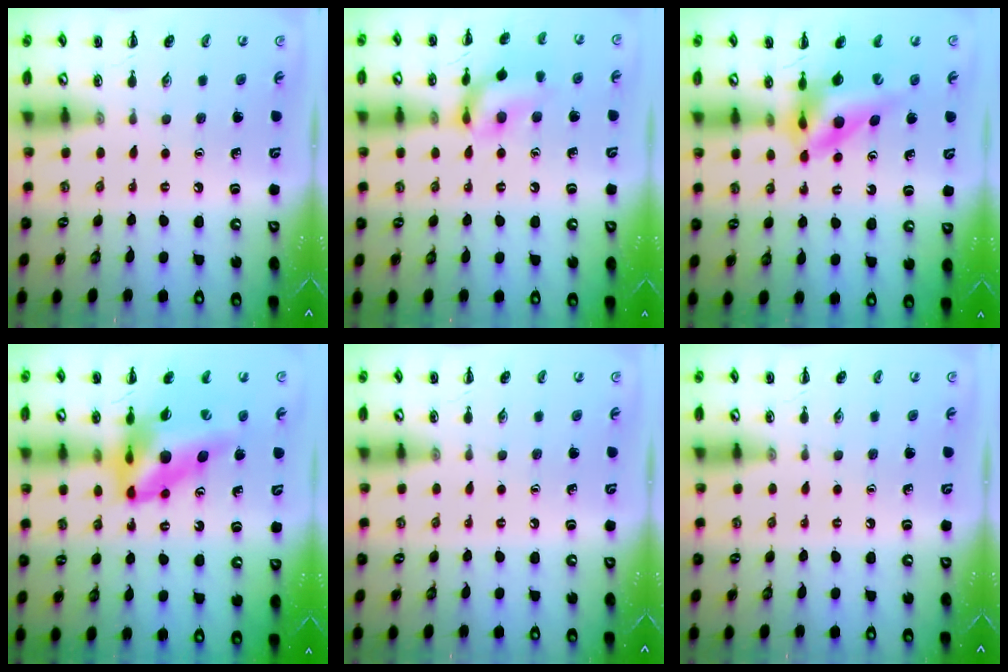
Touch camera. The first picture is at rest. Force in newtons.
{"total": 13.6, "press": 13.5, "slide": 1.5}
{"total": 11.4, "press": 10.7, "slide": 3.9}
{"total": 14.9, "press": 14.2, "slide": 4.6}
{"total": 0.0}
{"total": 0.0}